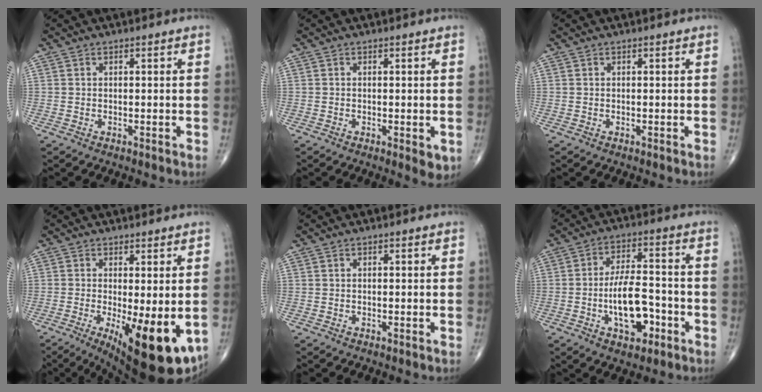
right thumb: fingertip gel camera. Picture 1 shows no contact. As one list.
[{"total": 2.6, "force": [-0.6, 0.9, 2.4], "torque": [-0.029, -0.007, -0.007]}, {"total": 0.0}, {"total": 15.1, "force": [-4.0, 4.8, 13.7], "torque": [-0.171, -0.026, -0.041]}, {"total": 0.6, "force": [0.1, 0.3, 0.5], "torque": [-0.008, 0.002, 0.002]}, {"total": 11.1, "force": [-3.5, 5.3, 9.1], "torque": [-0.144, 0.026, -0.057]}]